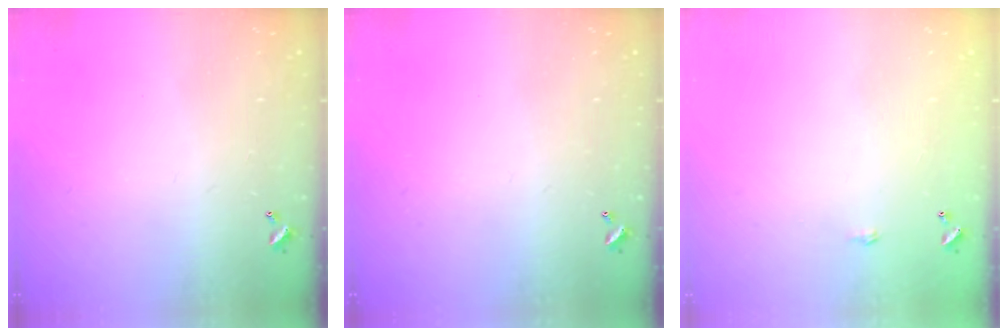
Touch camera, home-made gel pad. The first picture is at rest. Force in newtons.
{"total": 0.0}
{"total": 0.6, "press": 0.6, "slide": 0.2}